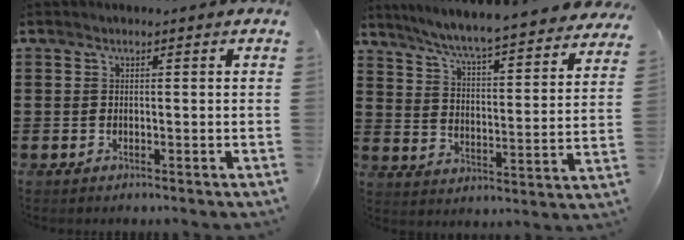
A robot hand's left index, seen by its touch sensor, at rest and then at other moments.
{"total": 5.7, "force": [5.3, -0.7, 2.0], "torque": [-0.065, -0.049, 0.084]}